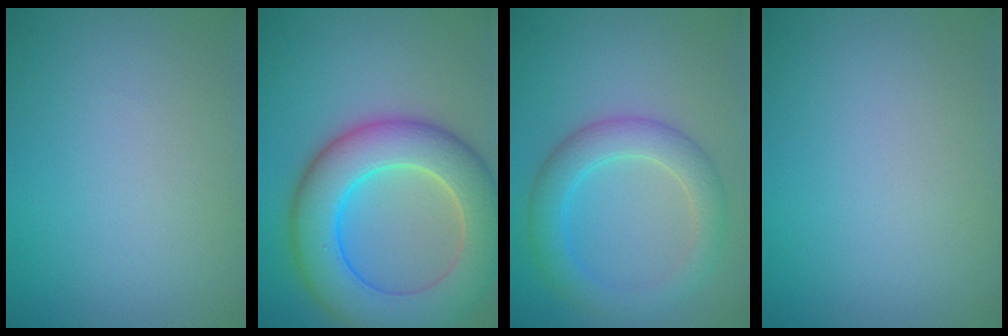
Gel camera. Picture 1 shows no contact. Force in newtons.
{"total": 10.1, "press": 10.1, "slide": 0.5}
{"total": 4.3, "press": 4.3, "slide": 0.2}
{"total": 0.0}